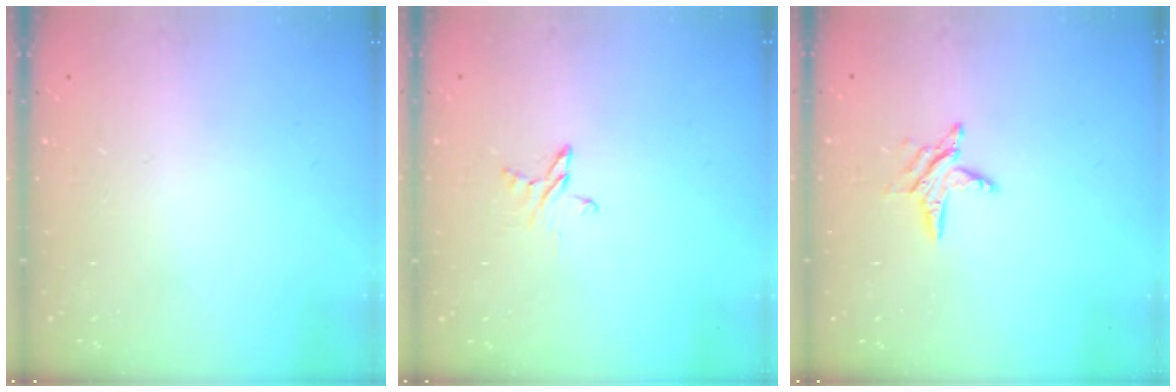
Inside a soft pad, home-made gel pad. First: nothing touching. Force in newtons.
{"total": 3.8, "press": 3.8, "slide": 0.4}
{"total": 5.8, "press": 5.7, "slide": 0.6}